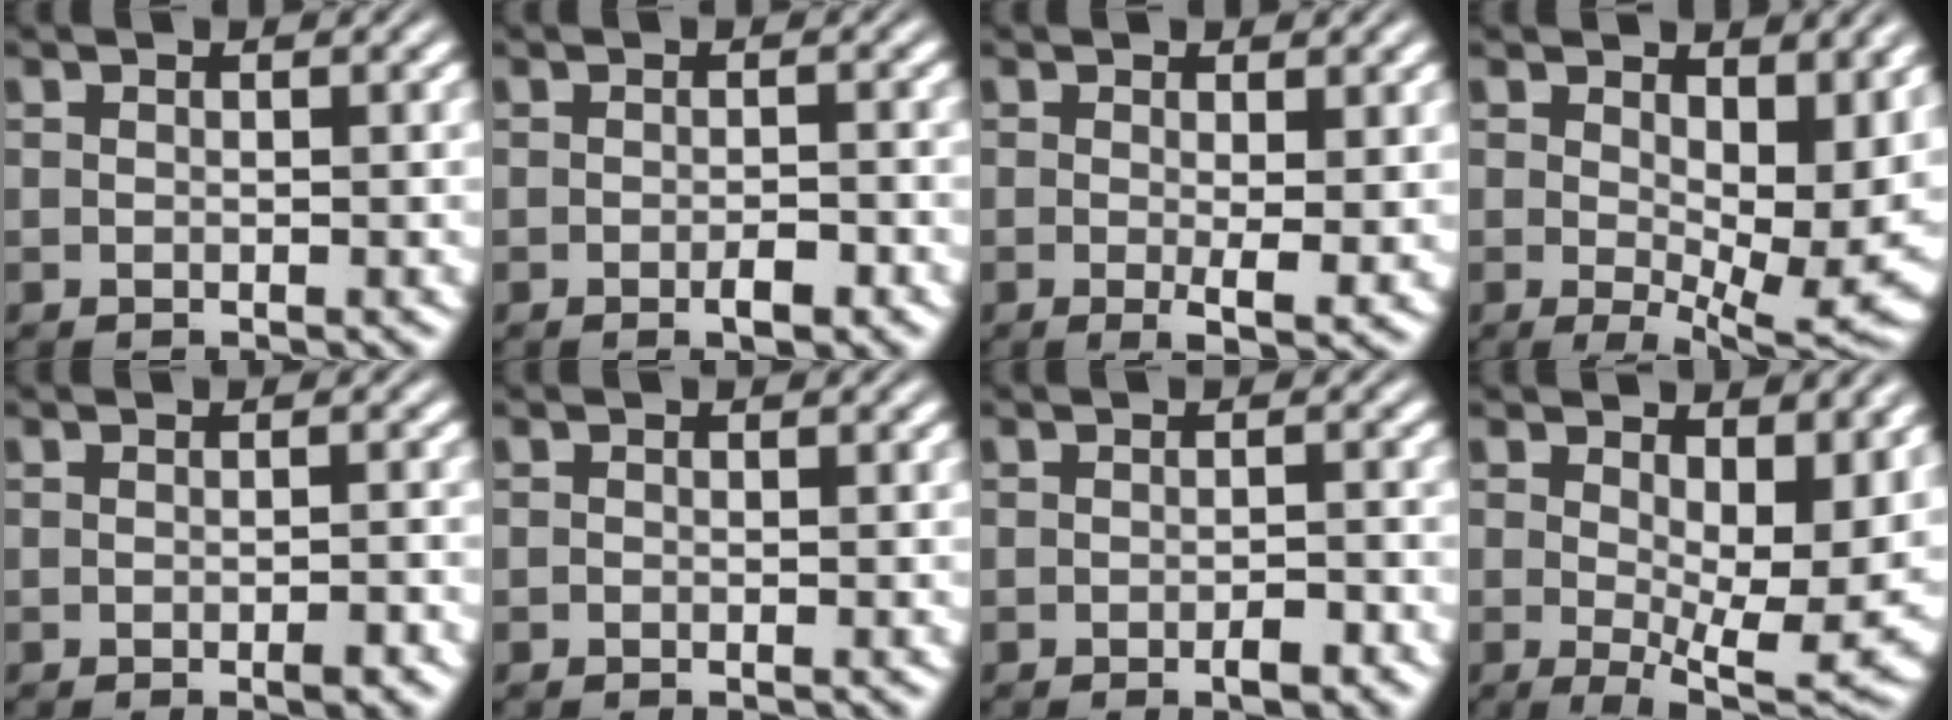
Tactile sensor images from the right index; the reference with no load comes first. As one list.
[{"total": 1.8, "force": [-1.3, 0.4, 1.2], "torque": [-0.010, 0.010, -0.027]}, {"total": 2.6, "force": [-0.5, 0.4, 2.6], "torque": [-0.038, -0.012, -0.008]}, {"total": 5.4, "force": [0.4, 1.2, 5.3], "torque": [-0.052, -0.027, 0.017]}, {"total": 1.3, "force": [-1.0, 0.2, 0.7], "torque": [-0.006, 0.010, -0.022]}, {"total": 0.8, "force": [-0.4, -0.7, 0.0], "torque": [0.010, 0.002, -0.007]}, {"total": 1.6, "force": [-1.3, 0.2, 1.0], "torque": [-0.007, 0.011, -0.026]}, {"total": 5.7, "force": [0.1, 1.3, 5.5], "torque": [-0.061, -0.029, 0.011]}]